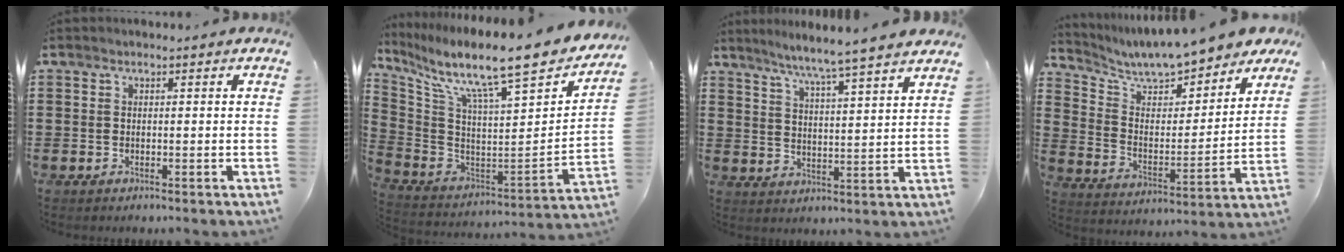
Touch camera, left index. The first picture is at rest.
{"total": 11.8, "force": [9.1, 0.7, 7.5], "torque": [-0.152, -0.076, 0.136]}
{"total": 5.4, "force": [4.9, -1.4, 1.9], "torque": [-0.057, -0.037, 0.077]}
{"total": 7.9, "force": [7.5, 0.6, 2.1], "torque": [-0.077, -0.054, 0.129]}